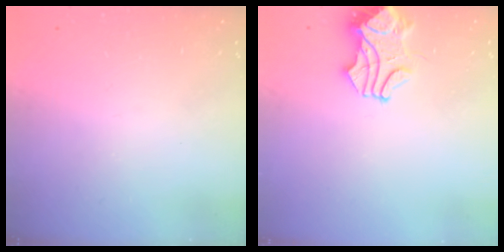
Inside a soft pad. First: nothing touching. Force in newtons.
{"total": 1.7, "press": 1.5, "slide": 0.8}